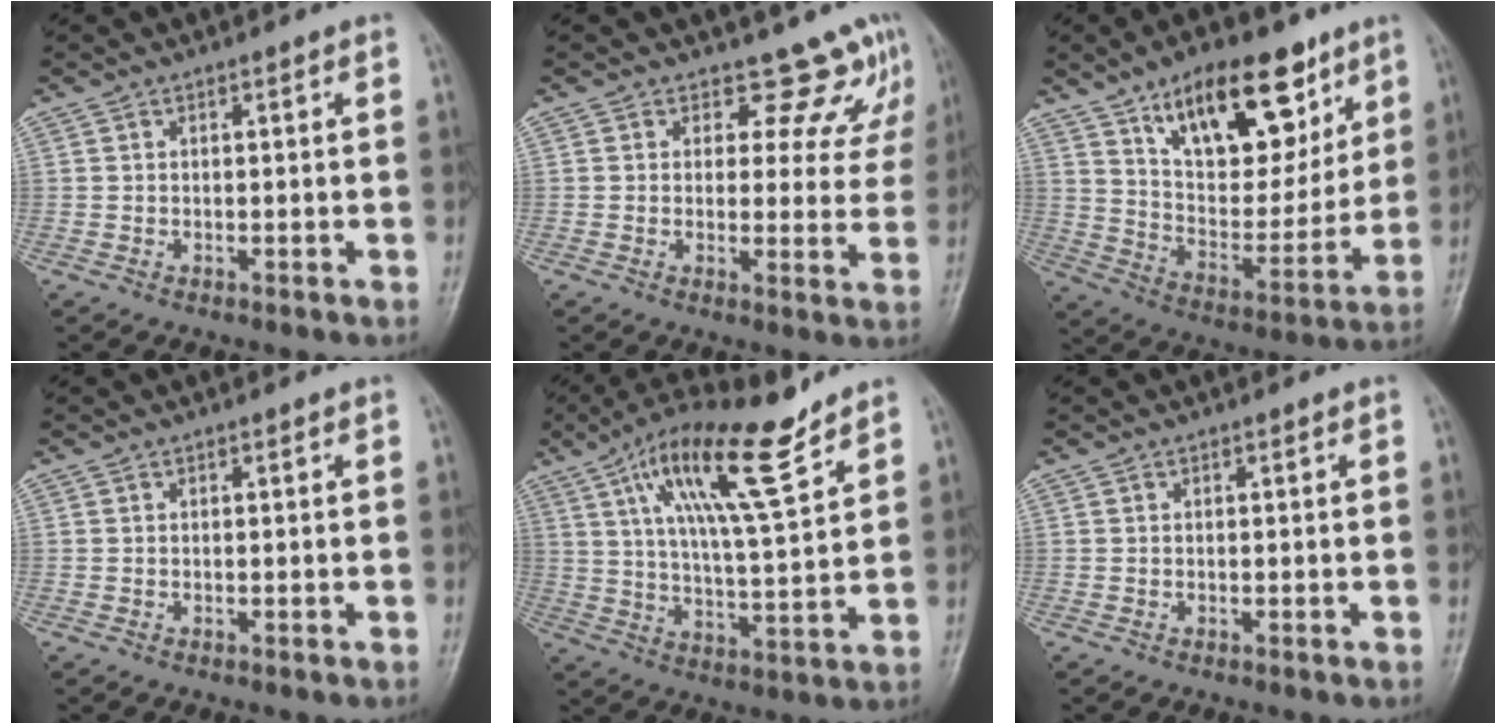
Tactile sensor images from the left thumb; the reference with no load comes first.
{"total": 8.2, "force": [6.9, 4.4, 1.1], "torque": [0.033, -0.040, 0.061]}
{"total": 21.7, "force": [12.1, 10.6, 14.5], "torque": [-0.169, -0.051, 0.206]}
{"total": 0.0}
{"total": 16.0, "force": [9.9, 3.3, 12.1], "torque": [-0.204, -0.041, 0.178]}
{"total": 0.0}